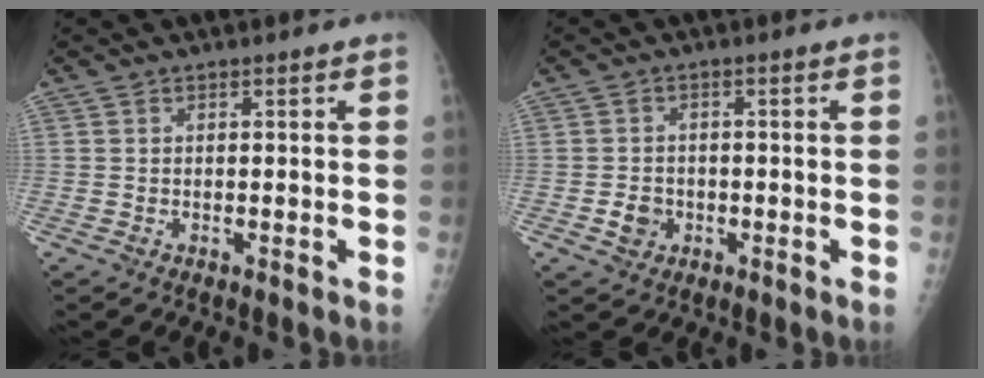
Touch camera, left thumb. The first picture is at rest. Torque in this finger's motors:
{"motor_torque": [0.35, -0.24, 0.34, 0.14, 0.04]}